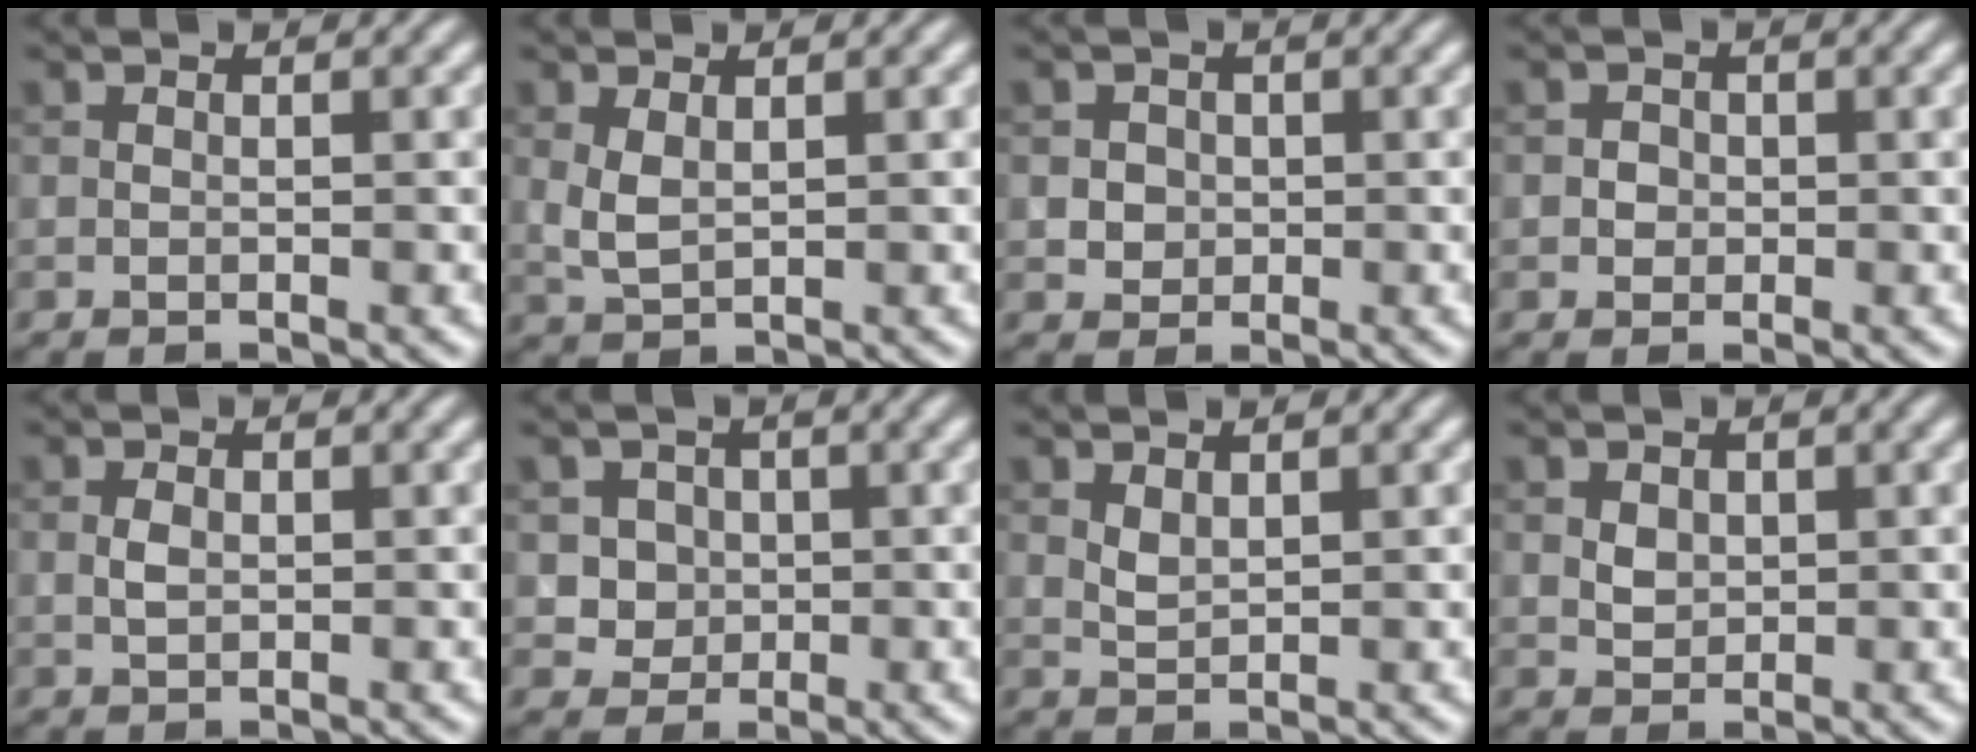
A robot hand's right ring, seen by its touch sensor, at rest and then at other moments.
{"total": 1.9, "force": [0.6, 0.9, 1.6], "torque": [-0.041, -0.001, 0.017]}
{"total": 2.1, "force": [0.3, 2.0, 0.8], "torque": [-0.003, 0.006, 0.010]}
{"total": 1.1, "force": [0.1, 1.1, 0.3], "torque": [0.006, 0.002, -0.003]}
{"total": 1.1, "force": [0.1, 0.7, 0.8], "torque": [-0.020, 0.000, 0.002]}
{"total": 2.8, "force": [0.6, 2.6, 0.9], "torque": [-0.008, 0.001, 0.022]}
{"total": 1.2, "force": [0.8, 0.5, 0.7], "torque": [-0.019, 0.000, 0.021]}
{"total": 1.5, "force": [0.5, 1.2, 0.8], "torque": [-0.014, 0.001, 0.008]}